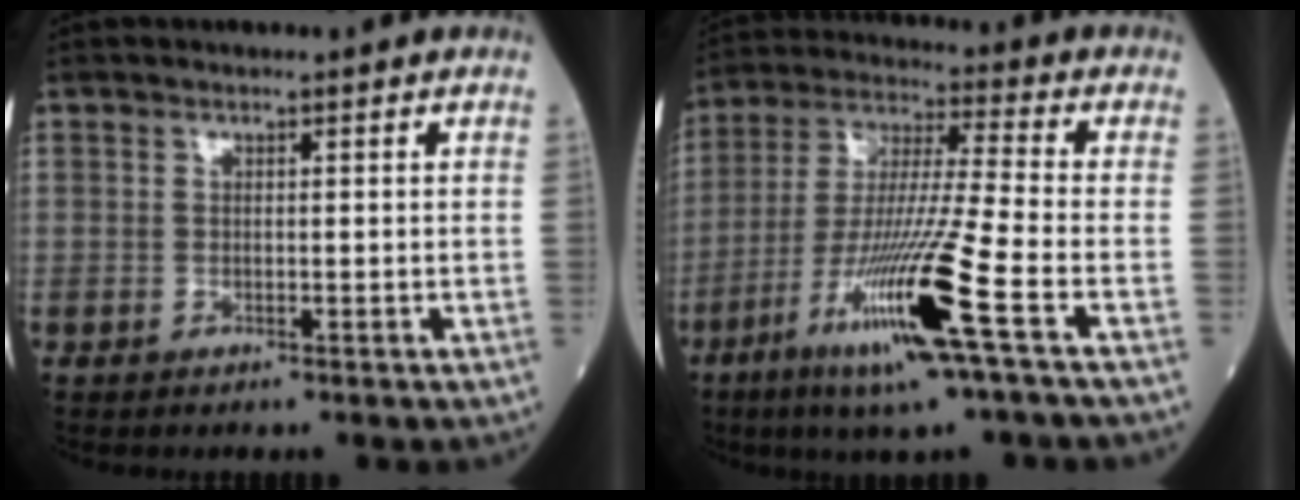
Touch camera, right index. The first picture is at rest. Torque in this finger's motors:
{"motor_torque": [1.65, -0.49, 1.05, 0.21]}